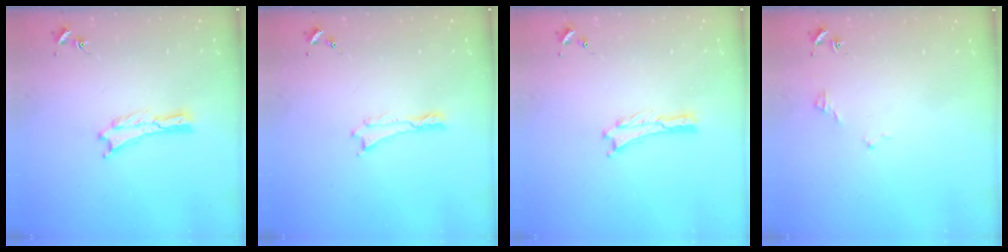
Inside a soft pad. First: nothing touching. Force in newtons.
{"total": 0.0}
{"total": 0.0}
{"total": 2.9, "press": 2.9, "slide": 0.3}